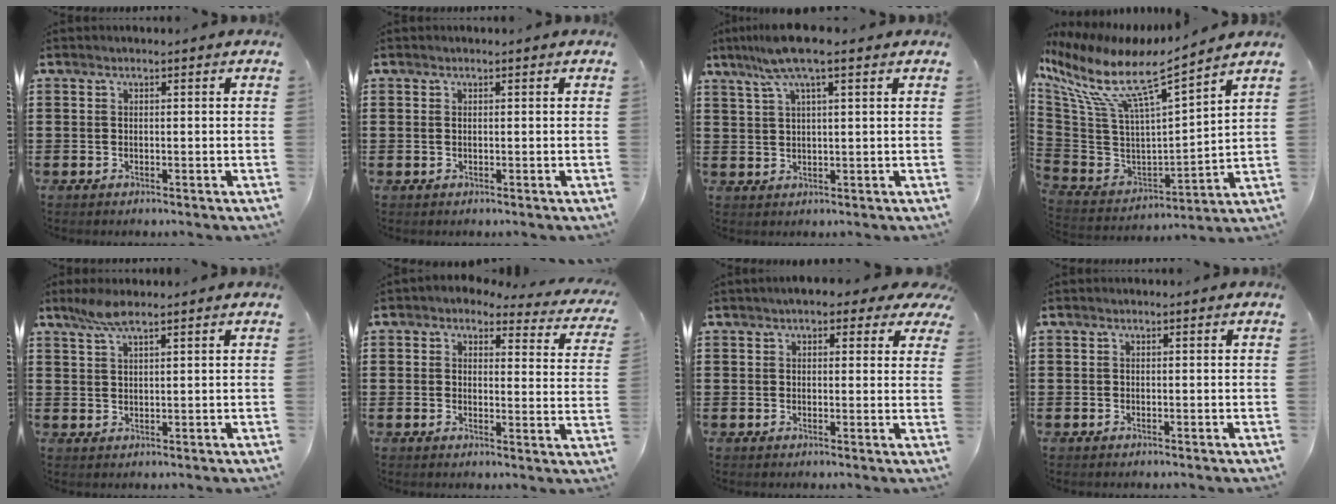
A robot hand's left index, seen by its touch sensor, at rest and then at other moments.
{"total": 0.5, "force": [0.0, 0.2, 0.5], "torque": [-0.012, -0.001, 0.000]}
{"total": 6.9, "force": [4.1, 0.5, 5.4], "torque": [-0.115, 0.000, 0.074]}
{"total": 11.0, "force": [6.5, 2.3, 8.6], "torque": [-0.189, -0.046, 0.103]}
{"total": 3.7, "force": [2.6, 0.7, 2.5], "torque": [-0.055, 0.004, 0.048]}
{"total": 3.0, "force": [2.5, 1.0, 1.2], "torque": [-0.029, -0.015, 0.040]}
{"total": 3.9, "force": [2.9, 1.4, 2.1], "torque": [-0.043, -0.003, 0.050]}
{"total": 0.0}